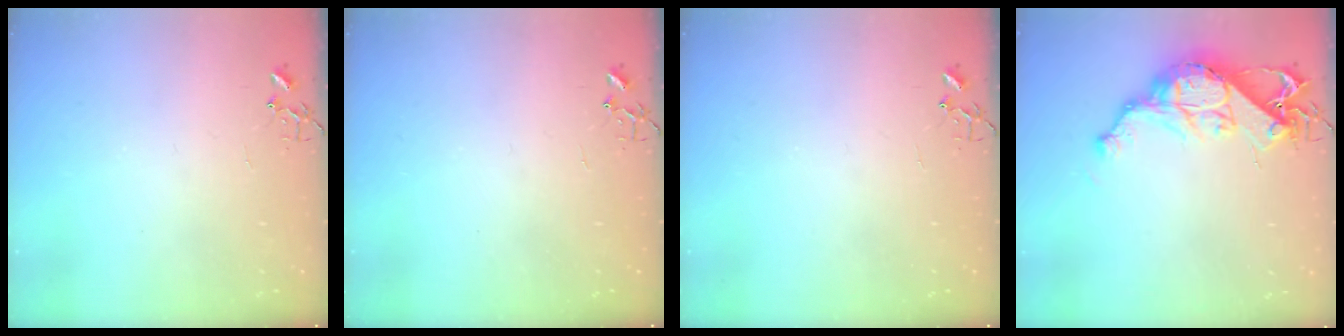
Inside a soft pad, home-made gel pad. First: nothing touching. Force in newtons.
{"total": 0.0}
{"total": 0.0}
{"total": 14.9, "press": 14.8, "slide": 1.0}